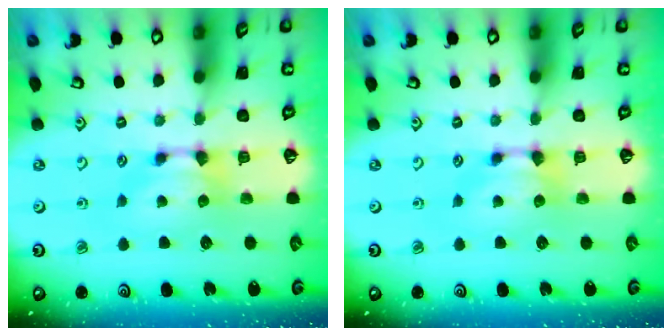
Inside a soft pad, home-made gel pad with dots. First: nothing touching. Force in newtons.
{"total": 0.0}